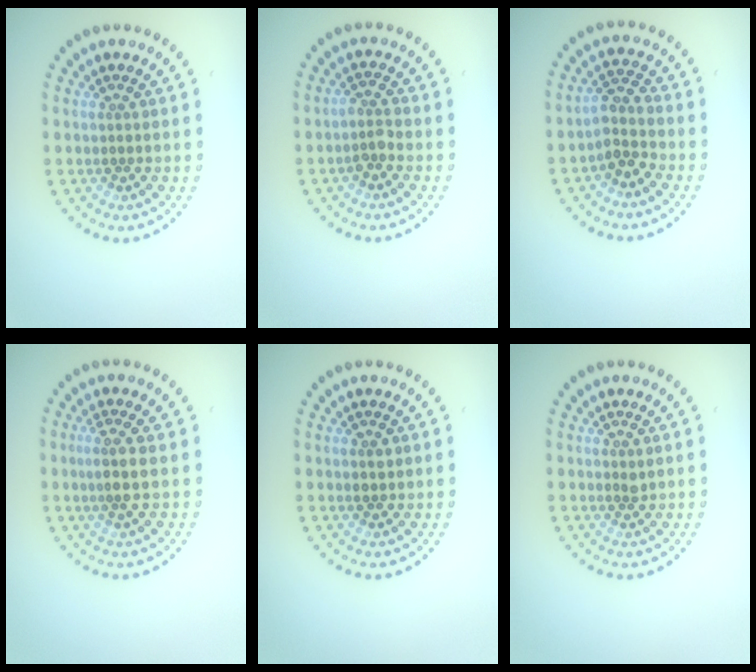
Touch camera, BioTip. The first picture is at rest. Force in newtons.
{"total": 1.5, "press": 1.2, "slide": 0.9}
{"total": 2.4, "press": 2.0, "slide": 1.4}
{"total": 2.2, "press": 1.9, "slide": 1.2}
{"total": 0.9, "press": 0.8, "slide": 0.1}
{"total": 0.6, "press": 0.4, "slide": 0.4}